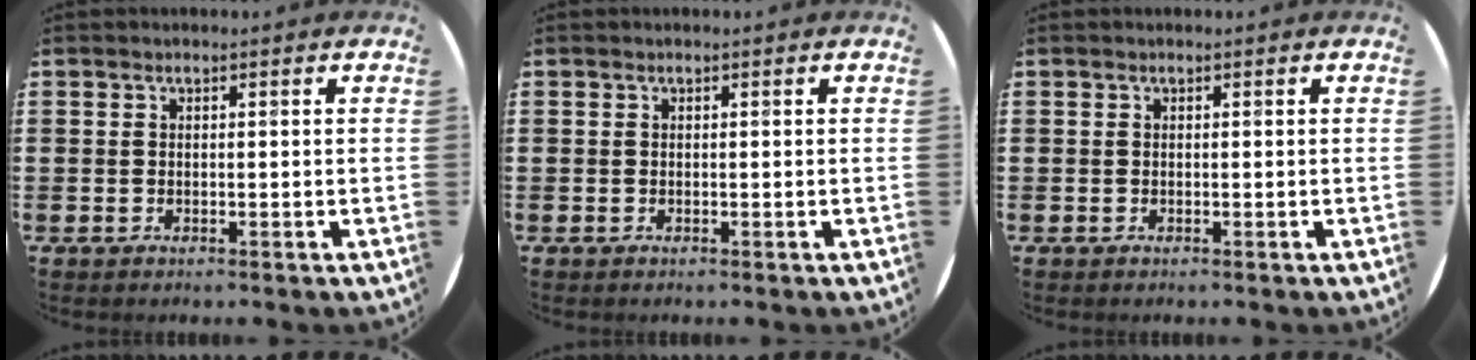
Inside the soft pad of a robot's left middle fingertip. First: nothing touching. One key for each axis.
{"total": 0.0}
{"total": 0.0}